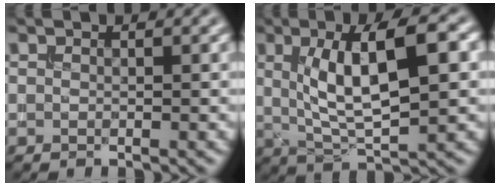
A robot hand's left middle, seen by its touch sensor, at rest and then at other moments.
{"total": 9.1, "force": [1.8, 2.6, 8.5], "torque": [-0.137, 0.004, 0.032]}